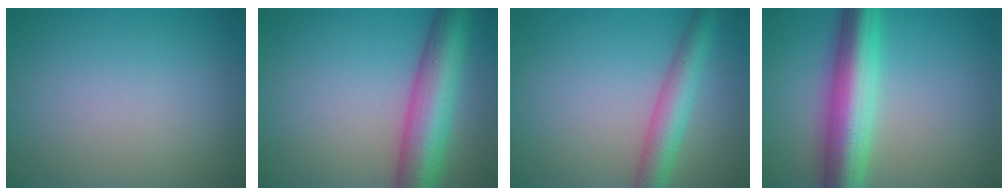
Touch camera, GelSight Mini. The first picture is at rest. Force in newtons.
{"total": 8.9, "press": 8.9, "slide": 0.3}
{"total": 4.2, "press": 4.2, "slide": 0.1}
{"total": 8.4, "press": 8.4, "slide": 0.2}